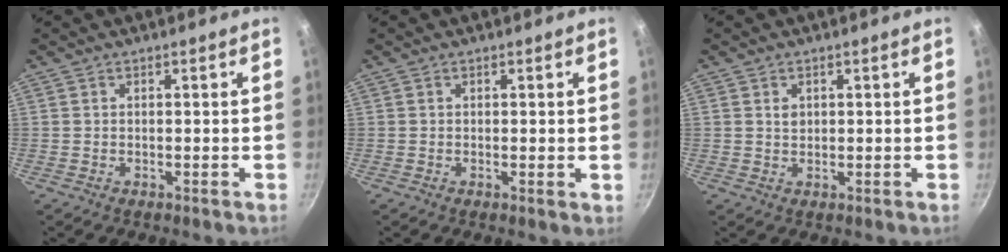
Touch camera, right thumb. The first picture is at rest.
{"total": 1.0, "force": [0.2, 0.2, 0.9], "torque": [-0.014, -0.002, 0.001]}
{"total": 1.6, "force": [0.5, 1.3, 0.8], "torque": [-0.011, 0.001, 0.009]}